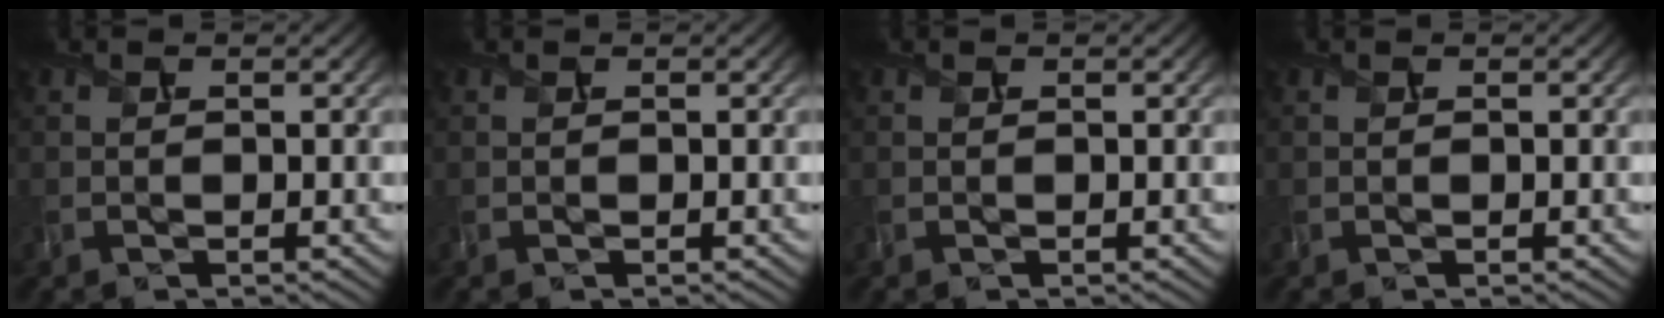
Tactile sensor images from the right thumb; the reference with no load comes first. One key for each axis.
{"total": 0.0}
{"total": 0.0}
{"total": 0.0}